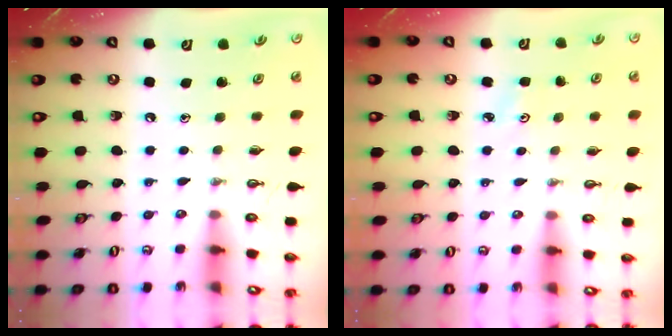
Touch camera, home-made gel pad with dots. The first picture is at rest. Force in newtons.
{"total": 2.2, "press": 2.1, "slide": 0.3}